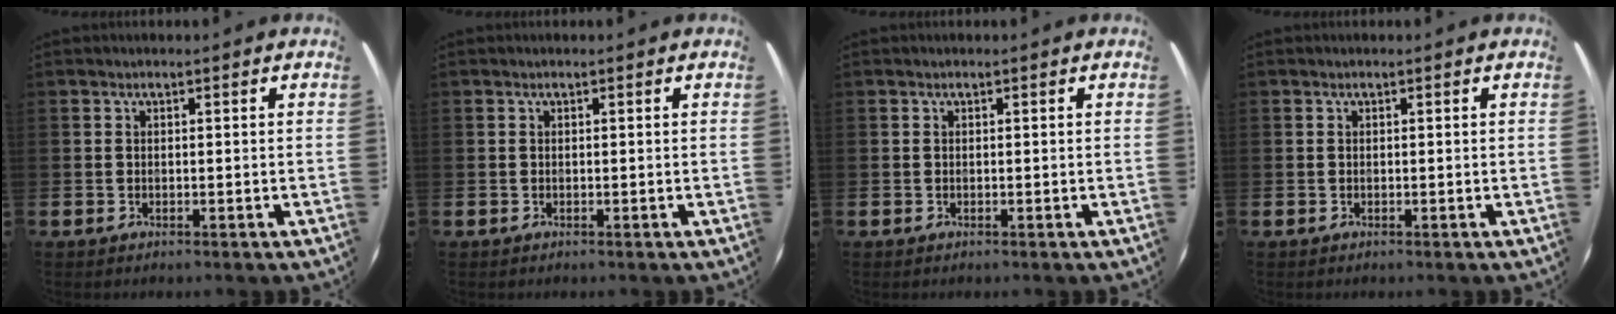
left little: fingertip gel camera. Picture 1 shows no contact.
{"total": 0.0}
{"total": 0.0}
{"total": 0.0}